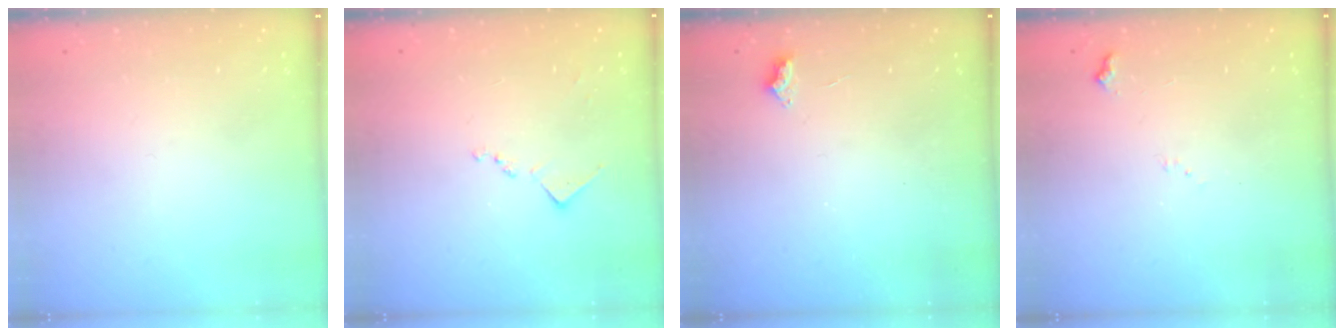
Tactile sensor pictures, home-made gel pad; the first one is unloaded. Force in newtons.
{"total": 8.4, "press": 8.3, "slide": 0.8}
{"total": 2.5, "press": 2.5, "slide": 0.4}
{"total": 5.1, "press": 5.0, "slide": 0.8}